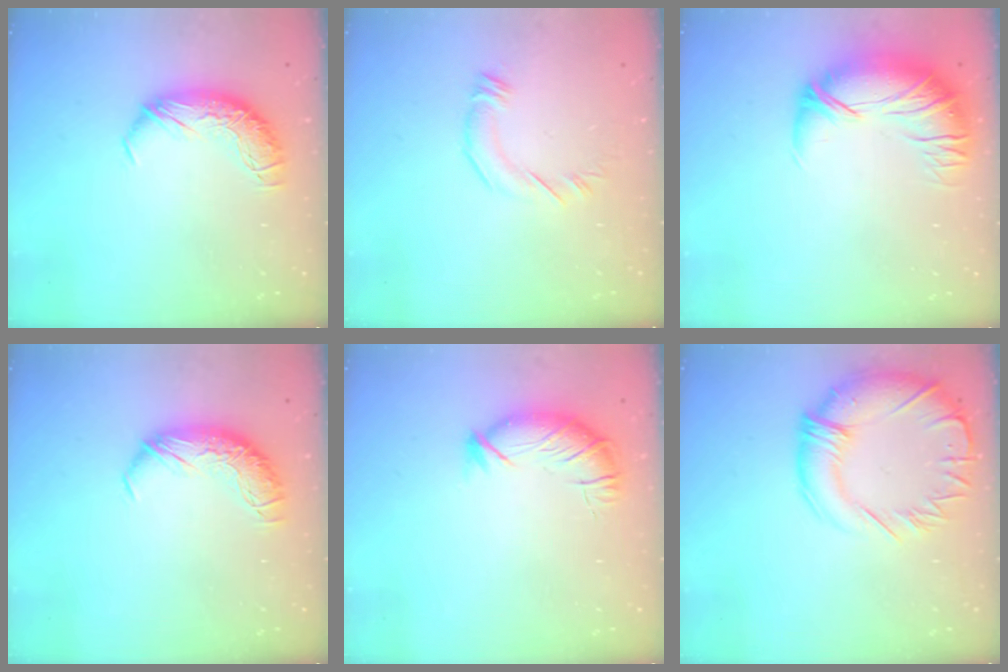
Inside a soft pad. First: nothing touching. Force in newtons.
{"total": 4.4, "press": 4.4, "slide": 0.3}
{"total": 2.8, "press": 0.1, "slide": 2.8}
{"total": 0.0}
{"total": 3.5, "press": 3.4, "slide": 0.9}
{"total": 6.8, "press": 6.0, "slide": 3.2}